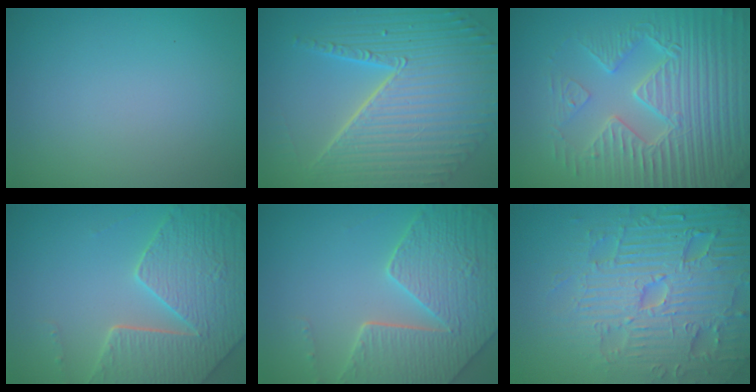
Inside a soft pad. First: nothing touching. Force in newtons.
{"total": 10.9, "press": 7.1, "slide": 8.3}
{"total": 7.9, "press": 6.2, "slide": 4.9}
{"total": 7.6, "press": 5.7, "slide": 5.1}
{"total": 8.4, "press": 6.0, "slide": 5.8}
{"total": 7.6, "press": 7.4, "slide": 1.8}